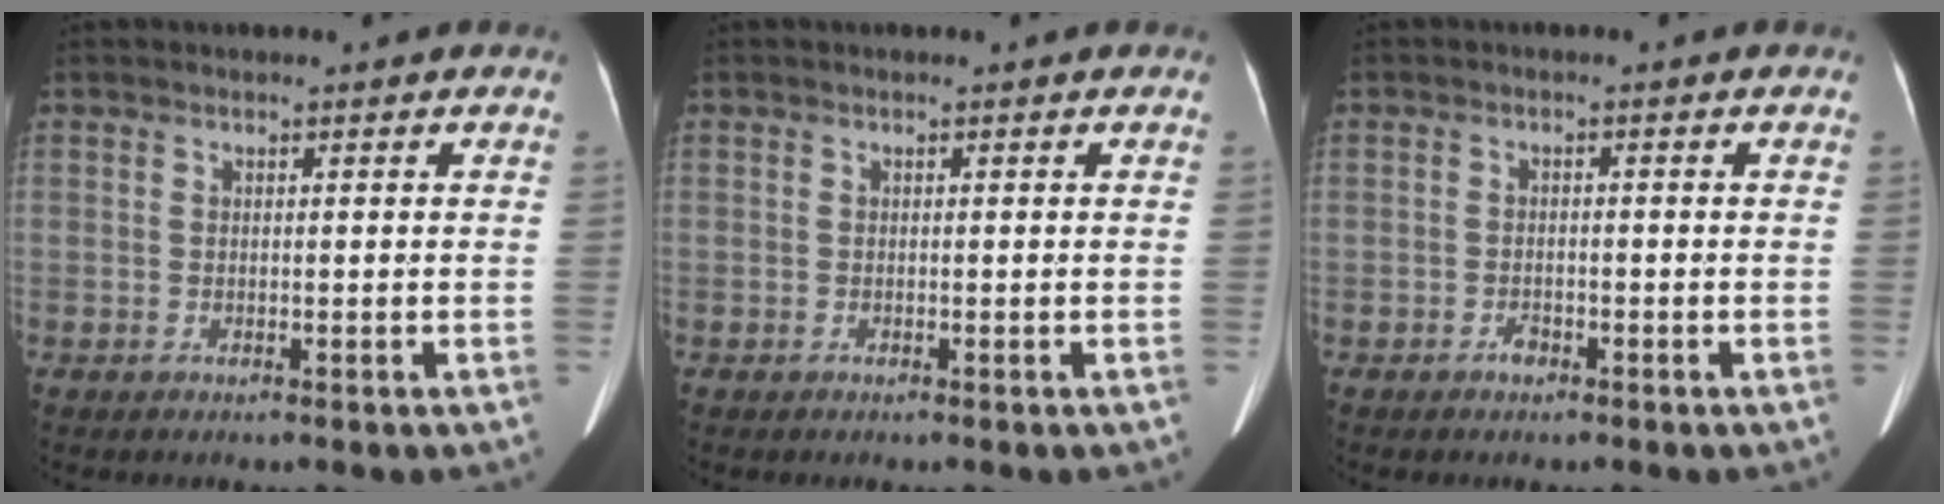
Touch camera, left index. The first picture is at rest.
{"total": 0.0}
{"total": 1.3, "force": [-1.0, 0.7, 0.5], "torque": [-0.007, 0.003, -0.014]}